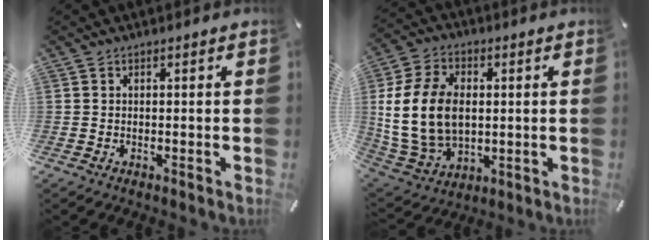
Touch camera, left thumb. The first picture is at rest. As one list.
[{"total": 17.0, "force": [1.1, 12.5, 11.4], "torque": [-0.253, 0.005, 0.019]}]